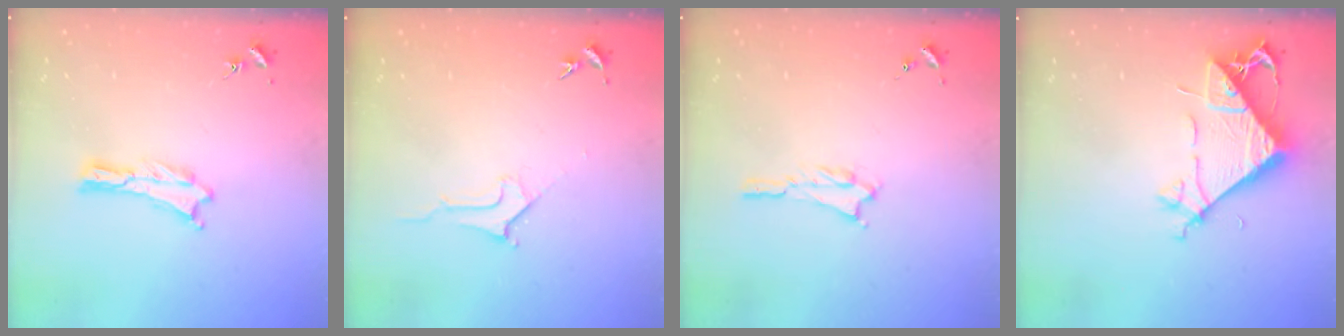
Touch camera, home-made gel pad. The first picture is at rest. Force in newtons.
{"total": 2.8, "press": 2.8, "slide": 0.4}
{"total": 1.1, "press": 1.1, "slide": 0.2}
{"total": 7.8, "press": 7.7, "slide": 1.2}